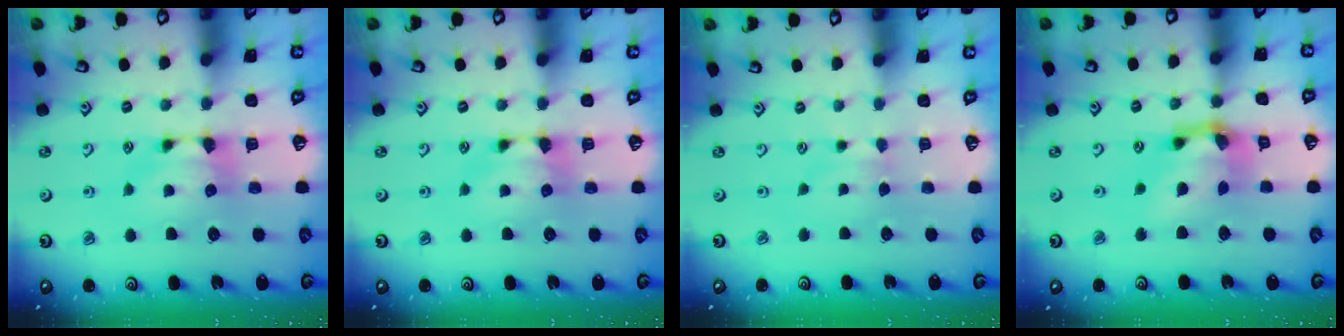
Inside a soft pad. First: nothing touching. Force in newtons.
{"total": 0.0}
{"total": 2.1, "press": 2.0, "slide": 0.4}
{"total": 6.1, "press": 5.6, "slide": 2.5}